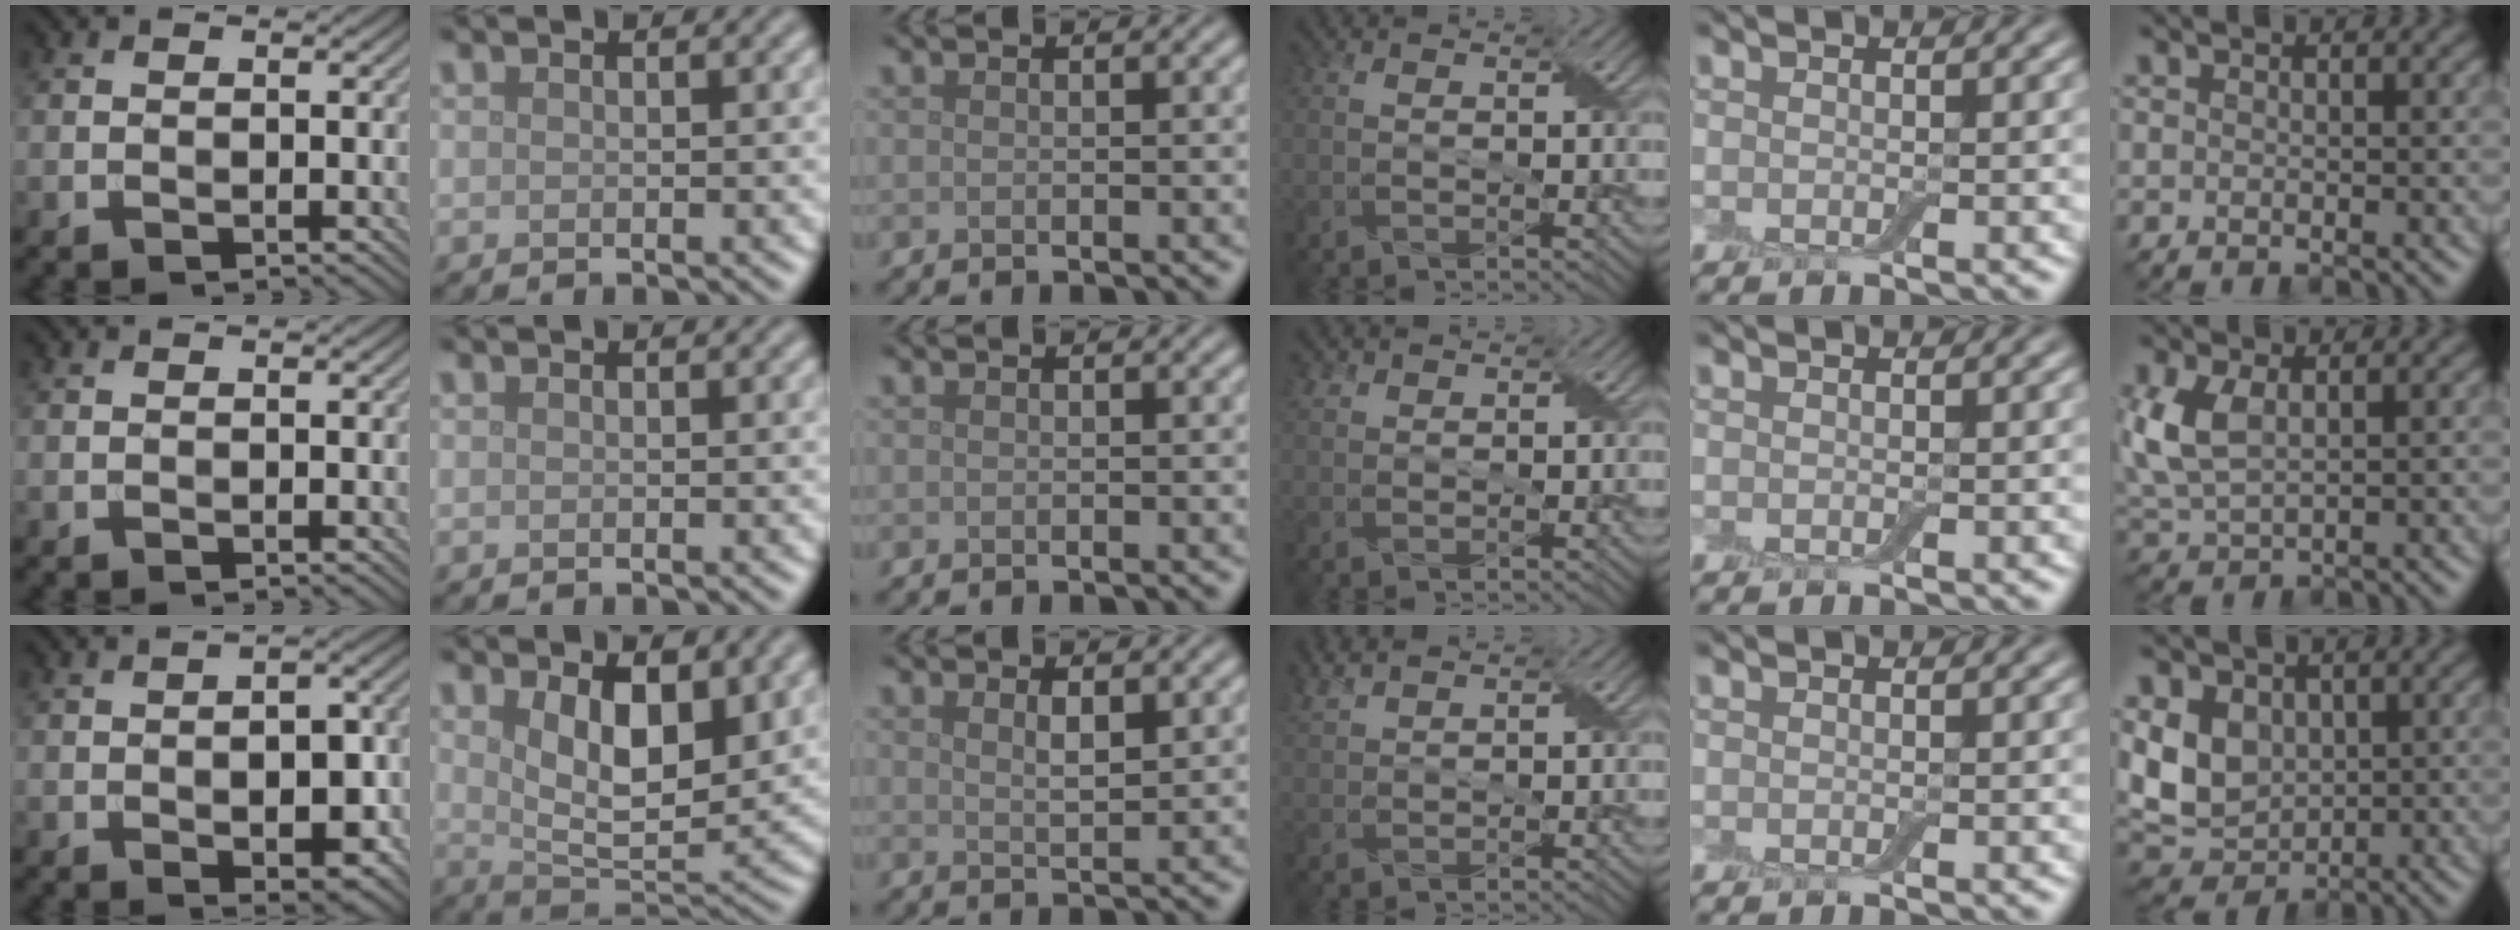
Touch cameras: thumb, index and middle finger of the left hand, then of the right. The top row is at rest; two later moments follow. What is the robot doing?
{"motion": "wrap", "object": "adhesive wrap"}